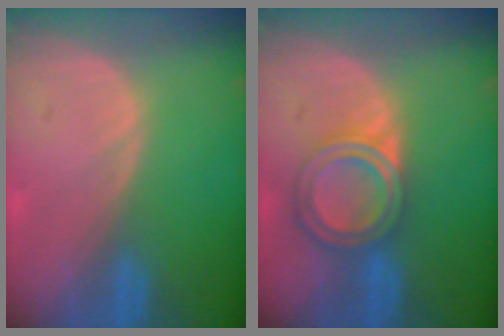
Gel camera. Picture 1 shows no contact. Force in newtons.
{"total": 6.6, "press": 5.8, "slide": 3.1}